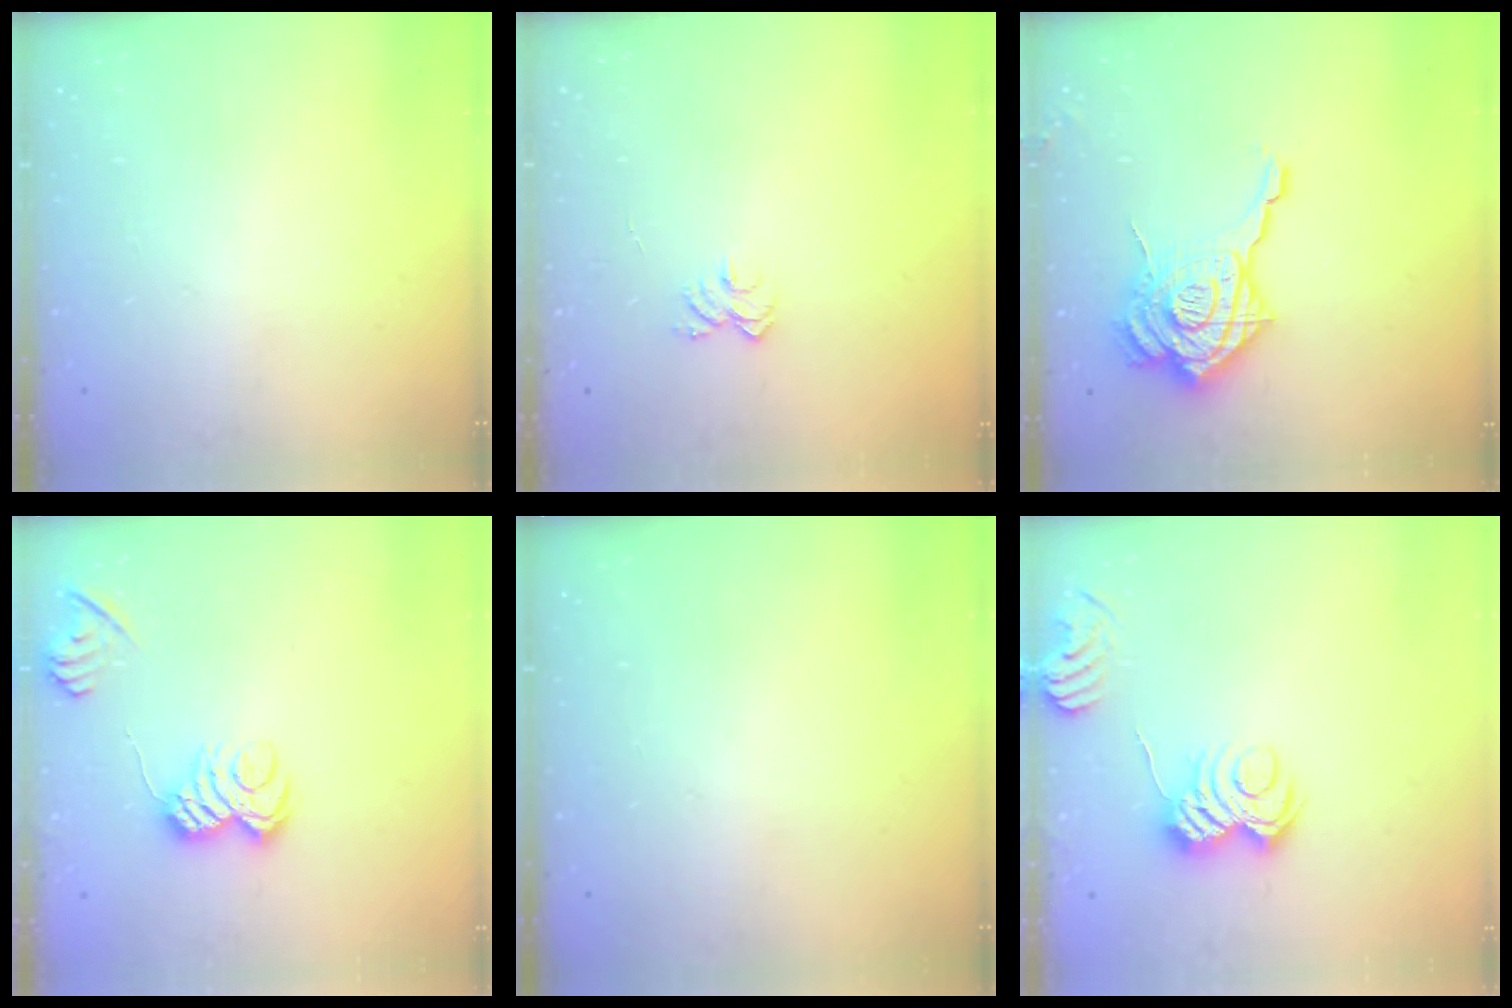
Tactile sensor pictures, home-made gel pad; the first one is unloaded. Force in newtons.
{"total": 7.1, "press": 7.0, "slide": 0.6}
{"total": 19.5, "press": 19.4, "slide": 2.0}
{"total": 8.7, "press": 8.6, "slide": 0.8}
{"total": 0.0}
{"total": 6.3, "press": 6.2, "slide": 0.9}